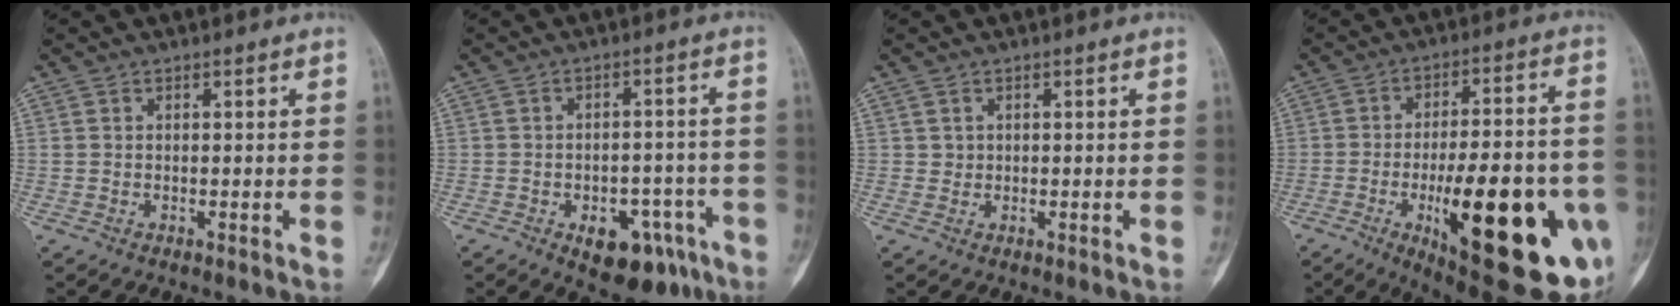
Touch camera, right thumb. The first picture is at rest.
{"total": 11.8, "force": [-6.1, 6.8, 7.5], "torque": [-0.066, 0.040, -0.075]}
{"total": 1.0, "force": [0.3, 1.0, 0.2], "torque": [0.007, 0.002, 0.004]}
{"total": 29.6, "force": [-8.9, 9.6, 26.5], "torque": [-0.319, 0.002, -0.108]}